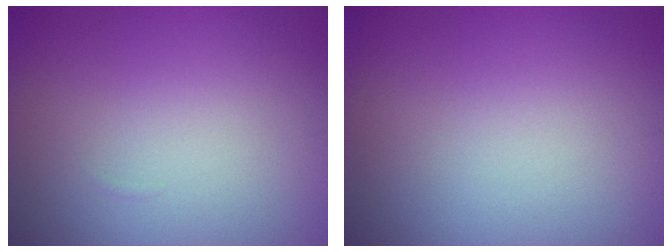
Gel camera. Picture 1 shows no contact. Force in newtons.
{"total": 0.0}